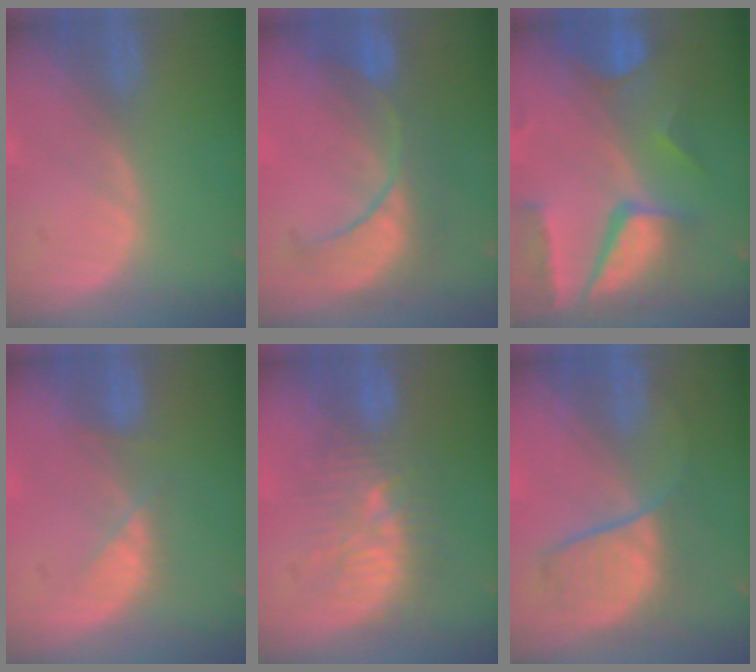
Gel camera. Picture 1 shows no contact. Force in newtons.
{"total": 8.4, "press": 8.3, "slide": 1.3}
{"total": 10.4, "press": 8.8, "slide": 5.5}
{"total": 2.9, "press": 2.9, "slide": 0.7}
{"total": 9.1, "press": 8.7, "slide": 2.6}
{"total": 7.0, "press": 6.9, "slide": 0.8}